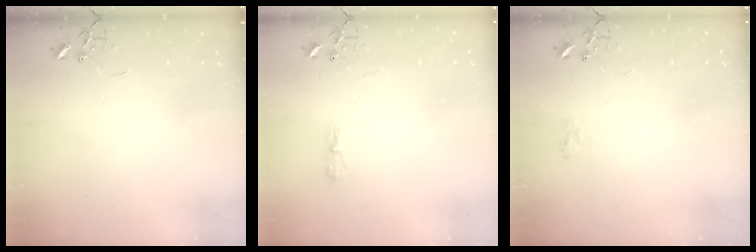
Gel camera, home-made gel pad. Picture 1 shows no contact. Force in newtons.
{"total": 3.1, "press": 3.1, "slide": 0.6}
{"total": 6.3, "press": 6.3, "slide": 0.8}